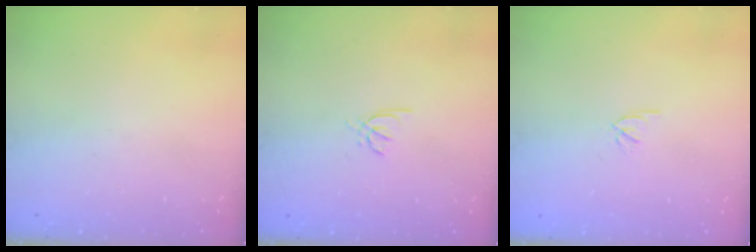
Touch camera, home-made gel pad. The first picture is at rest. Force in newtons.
{"total": 2.0, "press": 1.9, "slide": 0.5}
{"total": 2.1, "press": 2.1, "slide": 0.4}